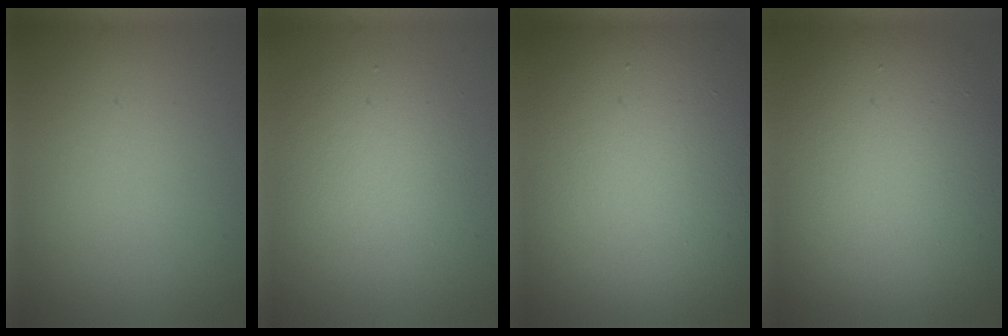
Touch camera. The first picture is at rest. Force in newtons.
{"total": 4.3, "press": 4.3, "slide": 0.4}
{"total": 21.4, "press": 21.4, "slide": 0.5}
{"total": 12.9, "press": 12.9, "slide": 0.8}